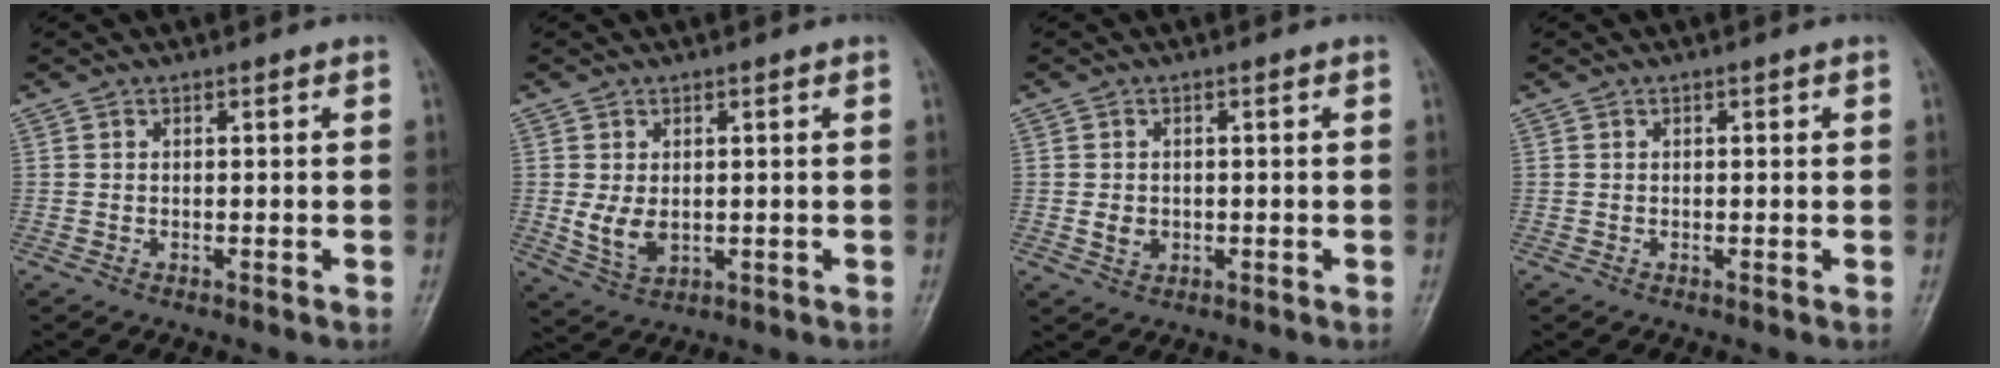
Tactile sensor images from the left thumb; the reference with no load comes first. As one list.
[{"total": 4.9, "force": [0.2, 3.5, 3.4], "torque": [-0.054, -0.014, 0.014]}, {"total": 2.6, "force": [-0.3, 2.2, 1.2], "torque": [-0.012, 0.000, -0.002]}, {"total": 0.6, "force": [0.2, 0.3, 0.5], "torque": [-0.003, 0.001, 0.002]}]